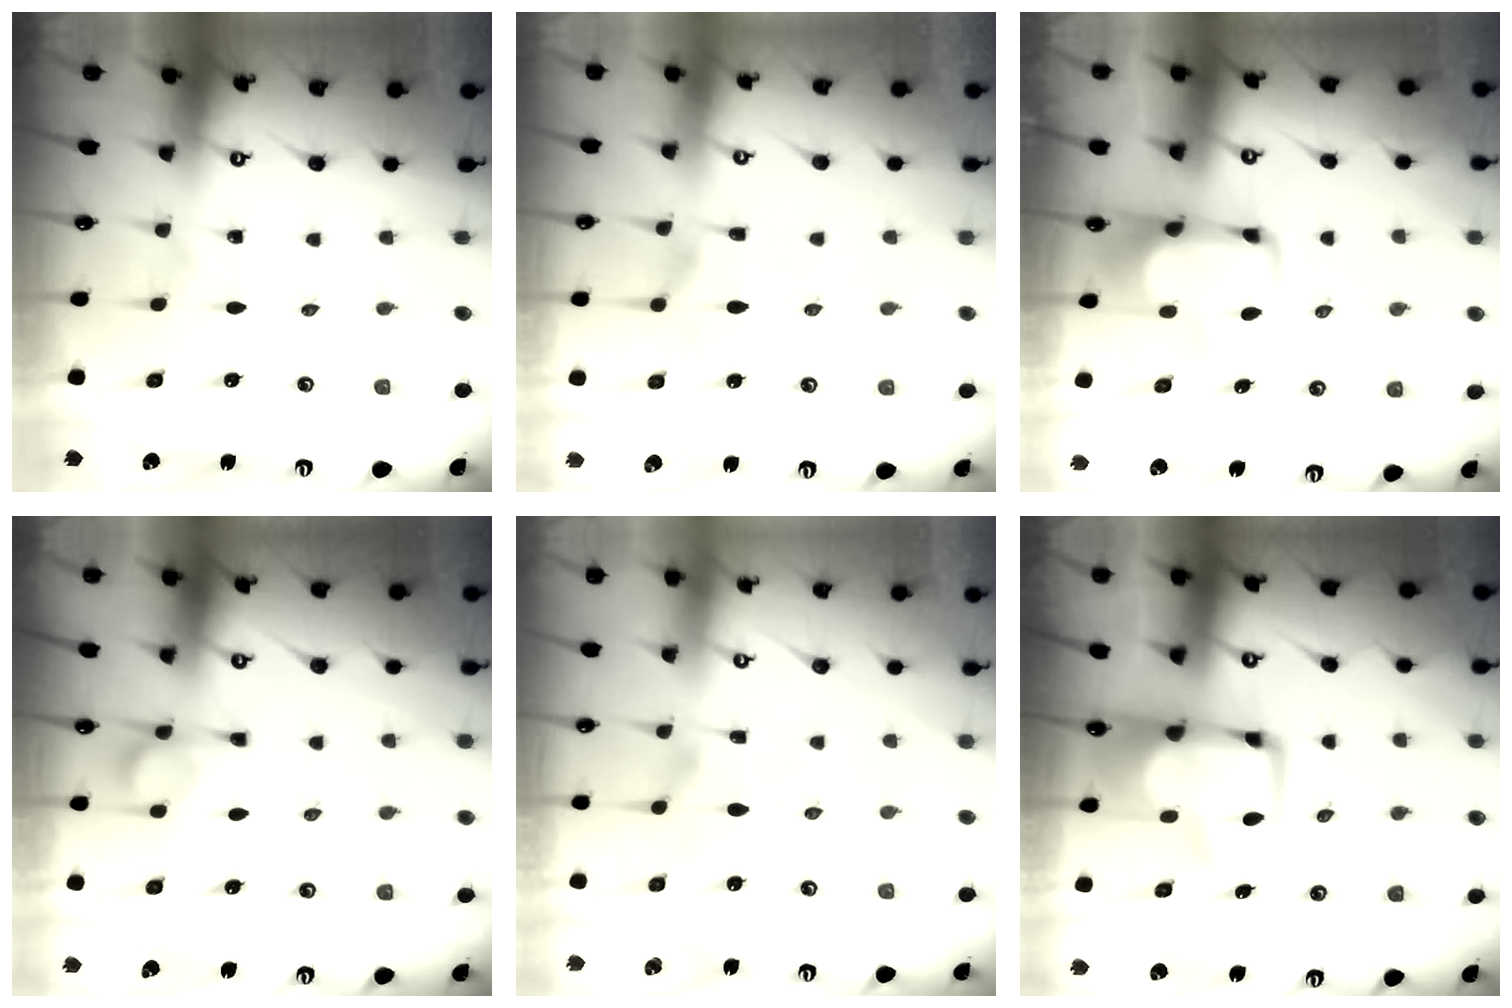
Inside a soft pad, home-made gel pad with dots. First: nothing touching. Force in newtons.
{"total": 1.2, "press": 0.0, "slide": 1.2}
{"total": 2.0, "press": 2.0, "slide": 0.4}
{"total": 5.2, "press": 5.1, "slide": 0.7}
{"total": 2.8, "press": 2.5, "slide": 1.2}
{"total": 7.0, "press": 6.9, "slide": 1.0}